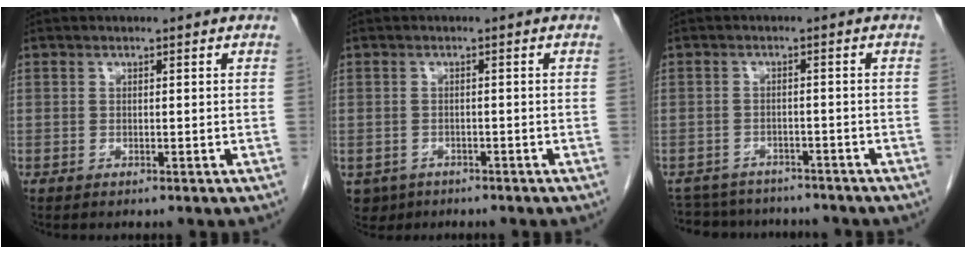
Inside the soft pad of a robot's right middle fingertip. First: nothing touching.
{"total": 4.2, "force": [-2.6, 3.2, 0.7], "torque": [-0.013, 0.002, -0.038]}
{"total": 10.7, "force": [-9.7, 3.9, 2.5], "torque": [-0.051, 0.009, -0.124]}